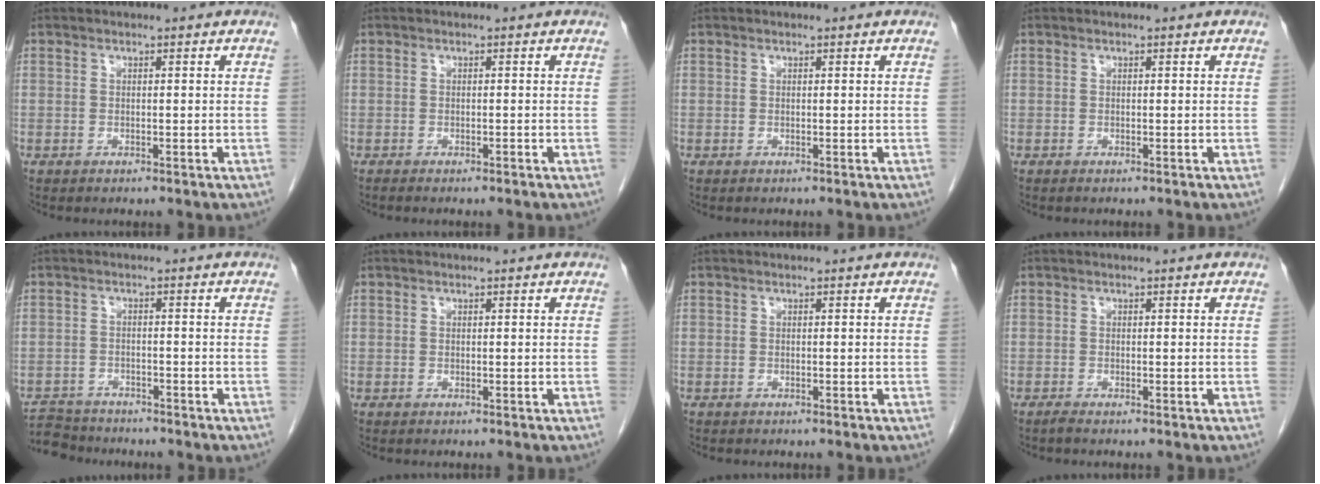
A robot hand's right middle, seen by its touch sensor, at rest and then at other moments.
{"total": 0.9, "force": [-0.7, 0.0, 0.5], "torque": [-0.013, -0.002, -0.010]}
{"total": 0.0}
{"total": 0.0}
{"total": 5.8, "force": [-5.6, 1.5, 0.0], "torque": [0.004, -0.002, -0.095]}
{"total": 0.0}
{"total": 0.0}
{"total": 0.6, "force": [-0.5, -0.1, 0.3], "torque": [-0.009, -0.002, -0.012]}